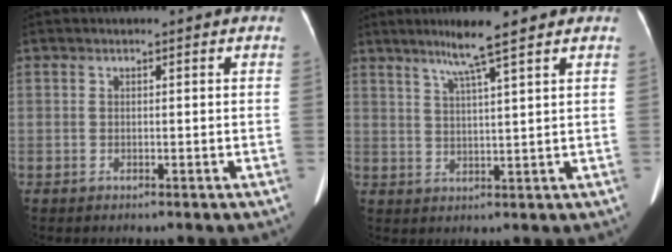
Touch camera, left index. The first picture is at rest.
{"total": 6.4, "force": [4.4, -0.8, 4.6], "torque": [-0.087, 0.002, 0.080]}